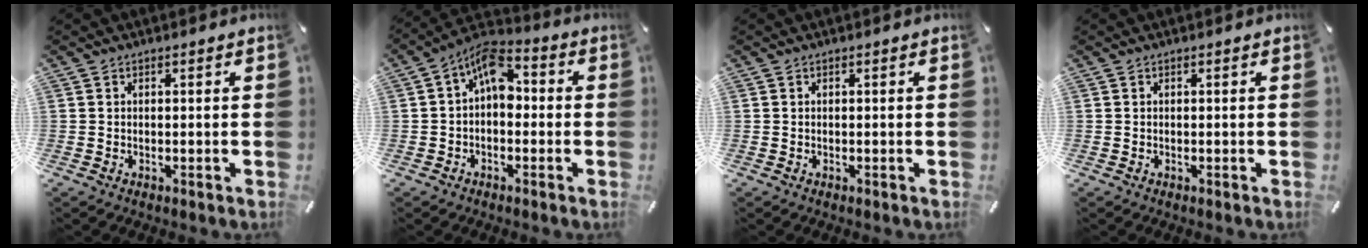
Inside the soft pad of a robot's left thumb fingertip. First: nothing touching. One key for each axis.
{"total": 7.6, "fx": 1.0, "fy": 4.9, "fz": 5.8, "tx": -0.108, "ty": 0.000, "tz": 0.017}
{"total": 0.0}
{"total": 0.0}